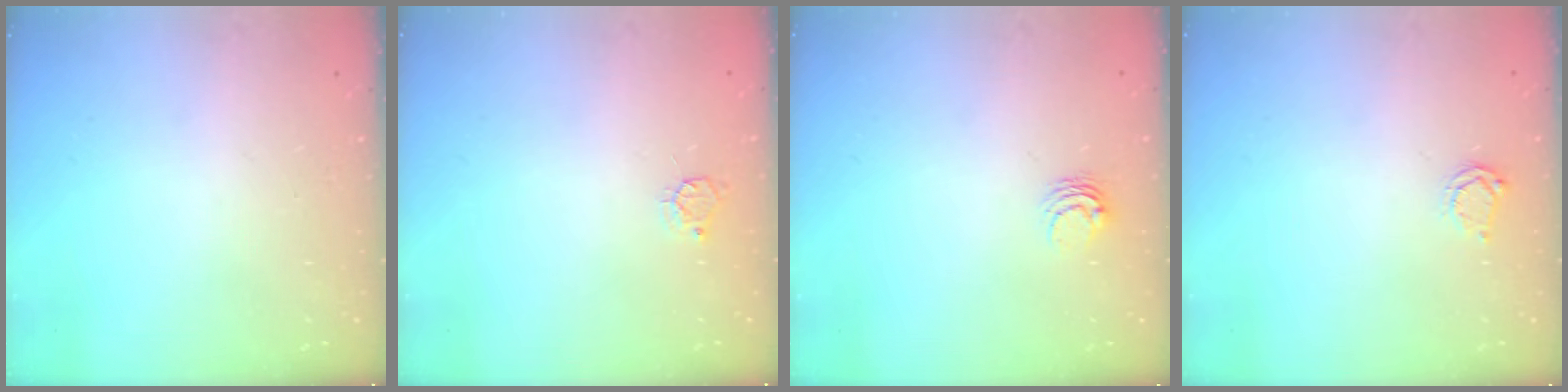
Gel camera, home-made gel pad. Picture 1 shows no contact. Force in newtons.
{"total": 3.8, "press": 3.8, "slide": 0.4}
{"total": 4.7, "press": 4.7, "slide": 0.2}
{"total": 4.0, "press": 3.9, "slide": 0.5}